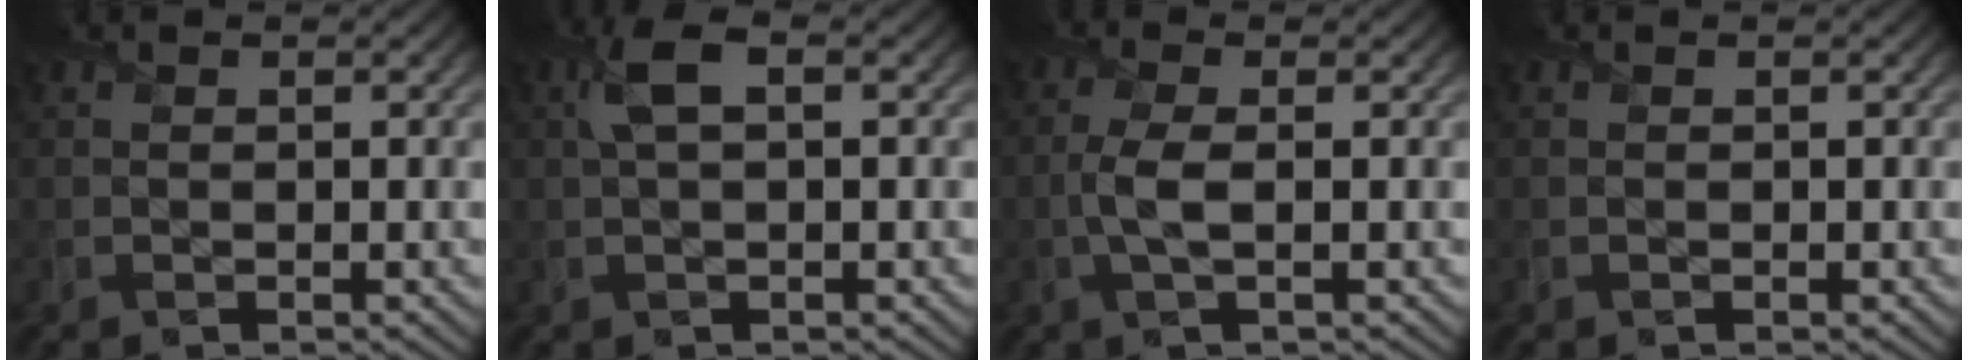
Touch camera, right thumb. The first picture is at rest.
{"total": 3.6, "force": [0.9, 1.4, 3.2], "torque": [-0.077, 0.014, 0.012]}
{"total": 3.2, "force": [-0.3, 0.9, 3.1], "torque": [-0.074, 0.003, -0.012]}
{"total": 0.0}